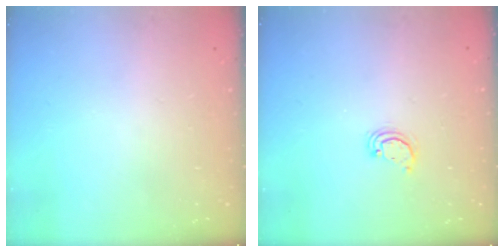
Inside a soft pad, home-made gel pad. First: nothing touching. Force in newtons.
{"total": 2.5, "press": 2.5, "slide": 0.3}